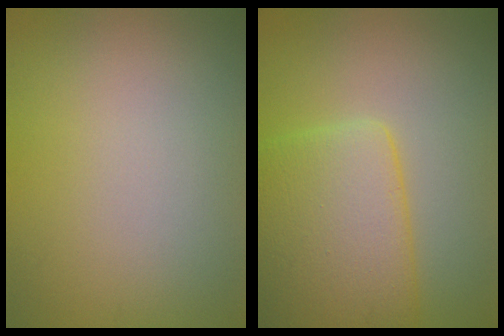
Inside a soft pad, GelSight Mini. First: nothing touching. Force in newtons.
{"total": 7.9, "press": 7.9, "slide": 0.3}